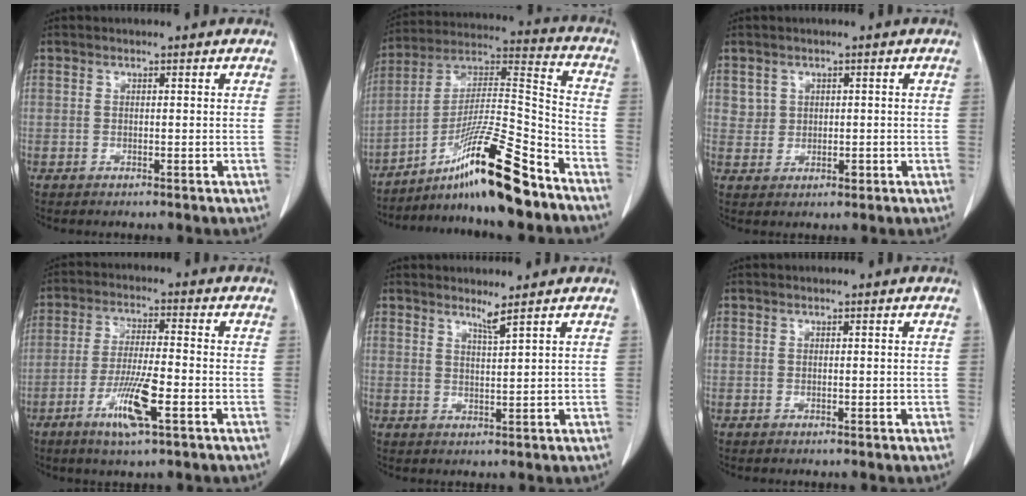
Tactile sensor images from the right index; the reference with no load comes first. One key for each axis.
{"total": 17.2, "fx": -12.0, "fy": 0.2, "fz": 12.4, "tx": -0.230, "ty": 0.005, "tz": -0.204}
{"total": 2.5, "fx": 0.8, "fy": 2.3, "fz": 0.4, "tx": 0.000, "ty": 0.001, "tz": 0.018}
{"total": 8.6, "fx": -3.8, "fy": 0.7, "fz": 7.6, "tx": -0.148, "ty": -0.011, "tz": -0.069}
{"total": 1.9, "fx": 1.5, "fy": -0.8, "fz": 0.7, "tx": -0.019, "ty": -0.015, "tz": 0.031}
{"total": 0.0}